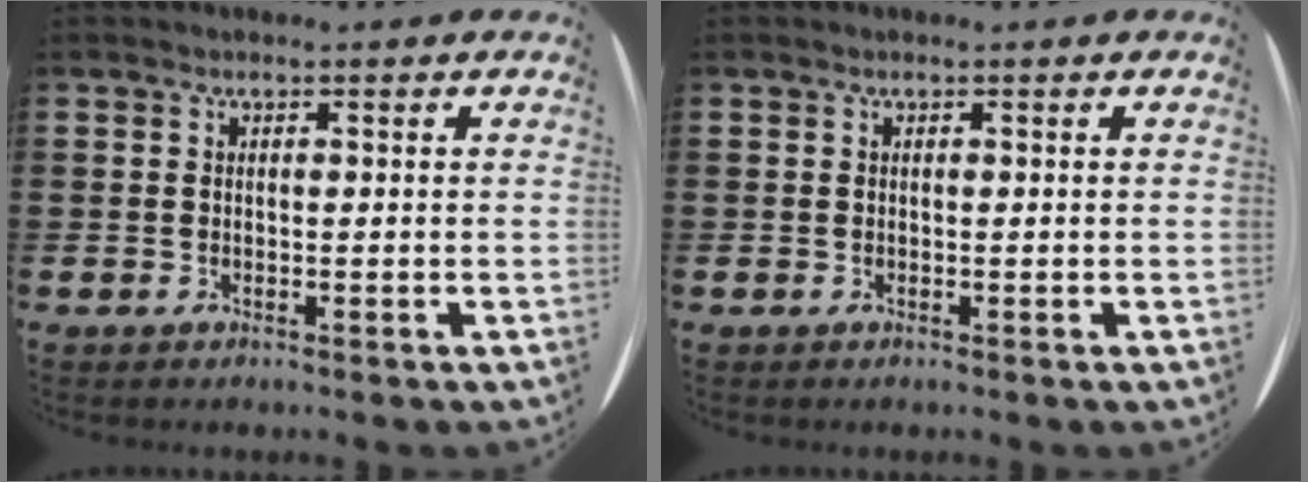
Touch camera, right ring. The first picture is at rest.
{"total": 0.0}